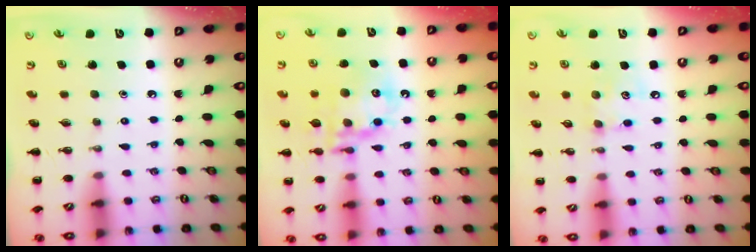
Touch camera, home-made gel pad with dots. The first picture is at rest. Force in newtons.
{"total": 14.3, "press": 13.9, "slide": 3.1}
{"total": 6.1, "press": 6.1, "slide": 0.6}